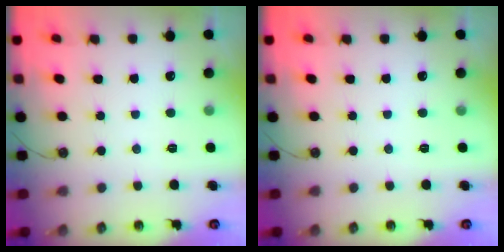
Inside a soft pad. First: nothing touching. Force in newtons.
{"total": 0.0}